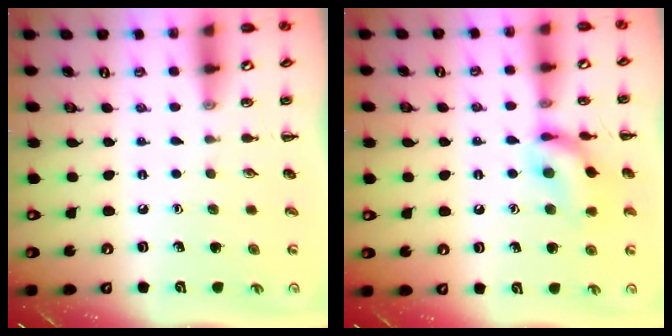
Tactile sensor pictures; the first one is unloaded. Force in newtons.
{"total": 13.6, "press": 13.5, "slide": 1.5}